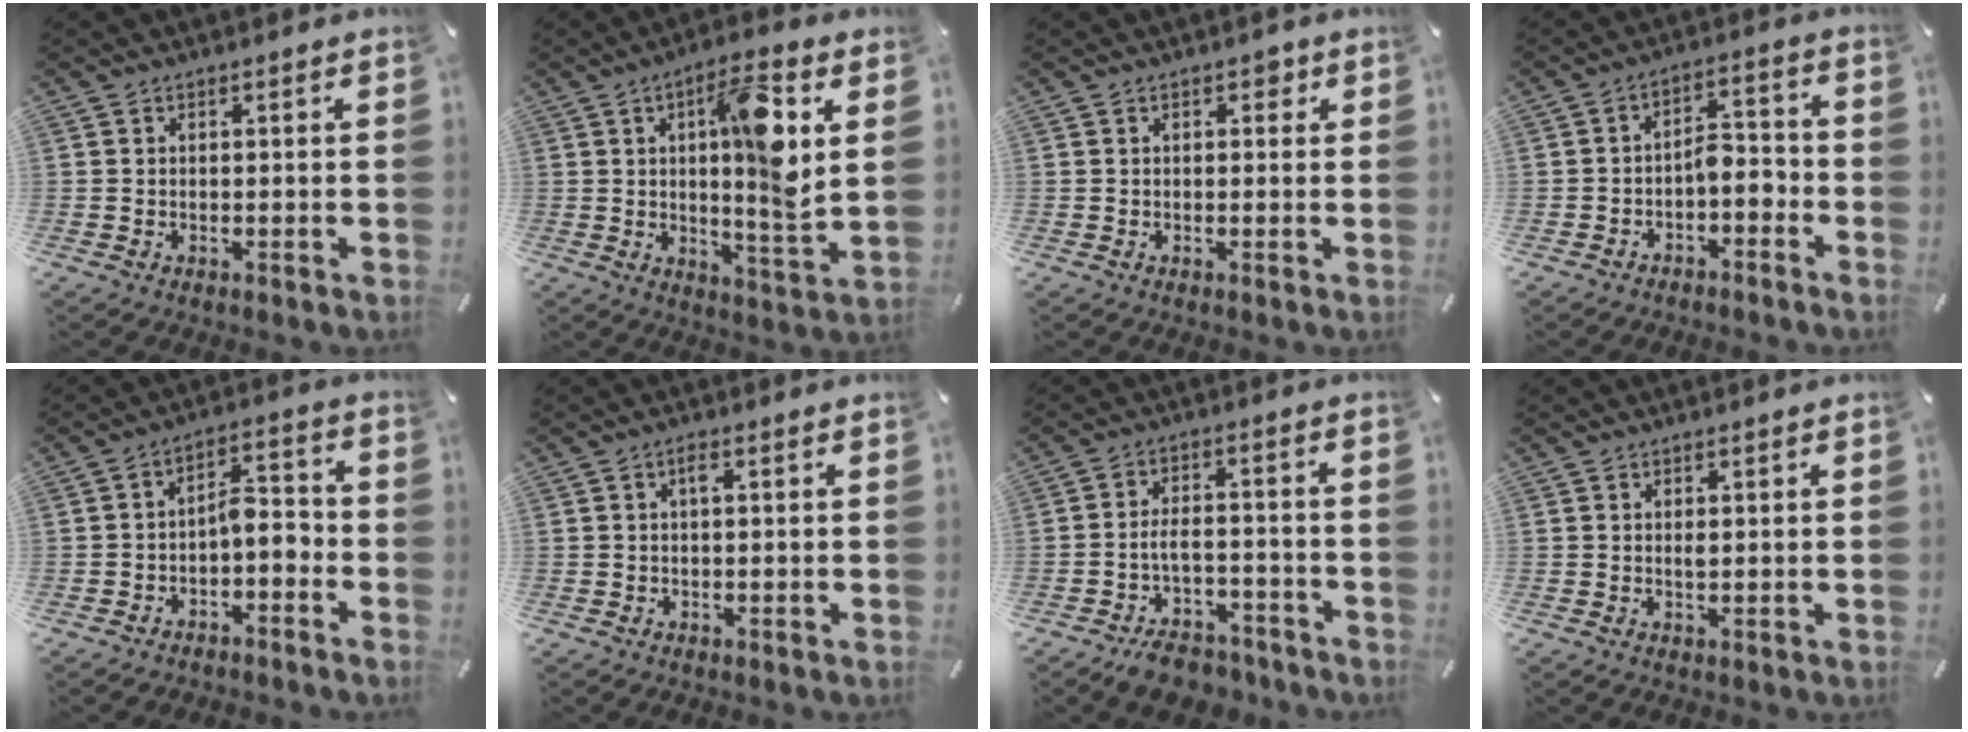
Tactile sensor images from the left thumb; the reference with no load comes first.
{"total": 14.0, "force": [4.0, 3.4, 13.0], "torque": [-0.193, -0.012, 0.059]}
{"total": 2.0, "force": [0.6, 1.3, 1.4], "torque": [-0.013, 0.001, 0.005]}
{"total": 6.0, "force": [-2.6, 3.3, 4.2], "torque": [-0.061, 0.020, -0.049]}
{"total": 6.2, "force": [-2.5, 3.4, 4.5], "torque": [-0.069, 0.020, -0.049]}
{"total": 1.6, "force": [0.3, 0.5, 1.5], "torque": [-0.031, 0.005, 0.003]}
{"total": 6.6, "force": [-4.4, 3.1, 3.8], "torque": [-0.072, 0.021, -0.082]}
{"total": 0.9, "force": [0.2, 0.3, 0.8], "torque": [-0.016, -0.001, 0.003]}